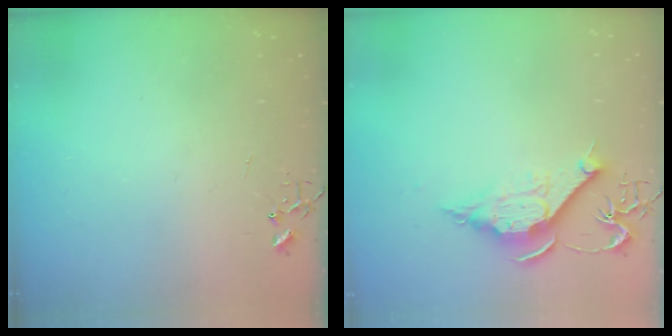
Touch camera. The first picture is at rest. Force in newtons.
{"total": 10.8, "press": 10.7, "slide": 1.3}